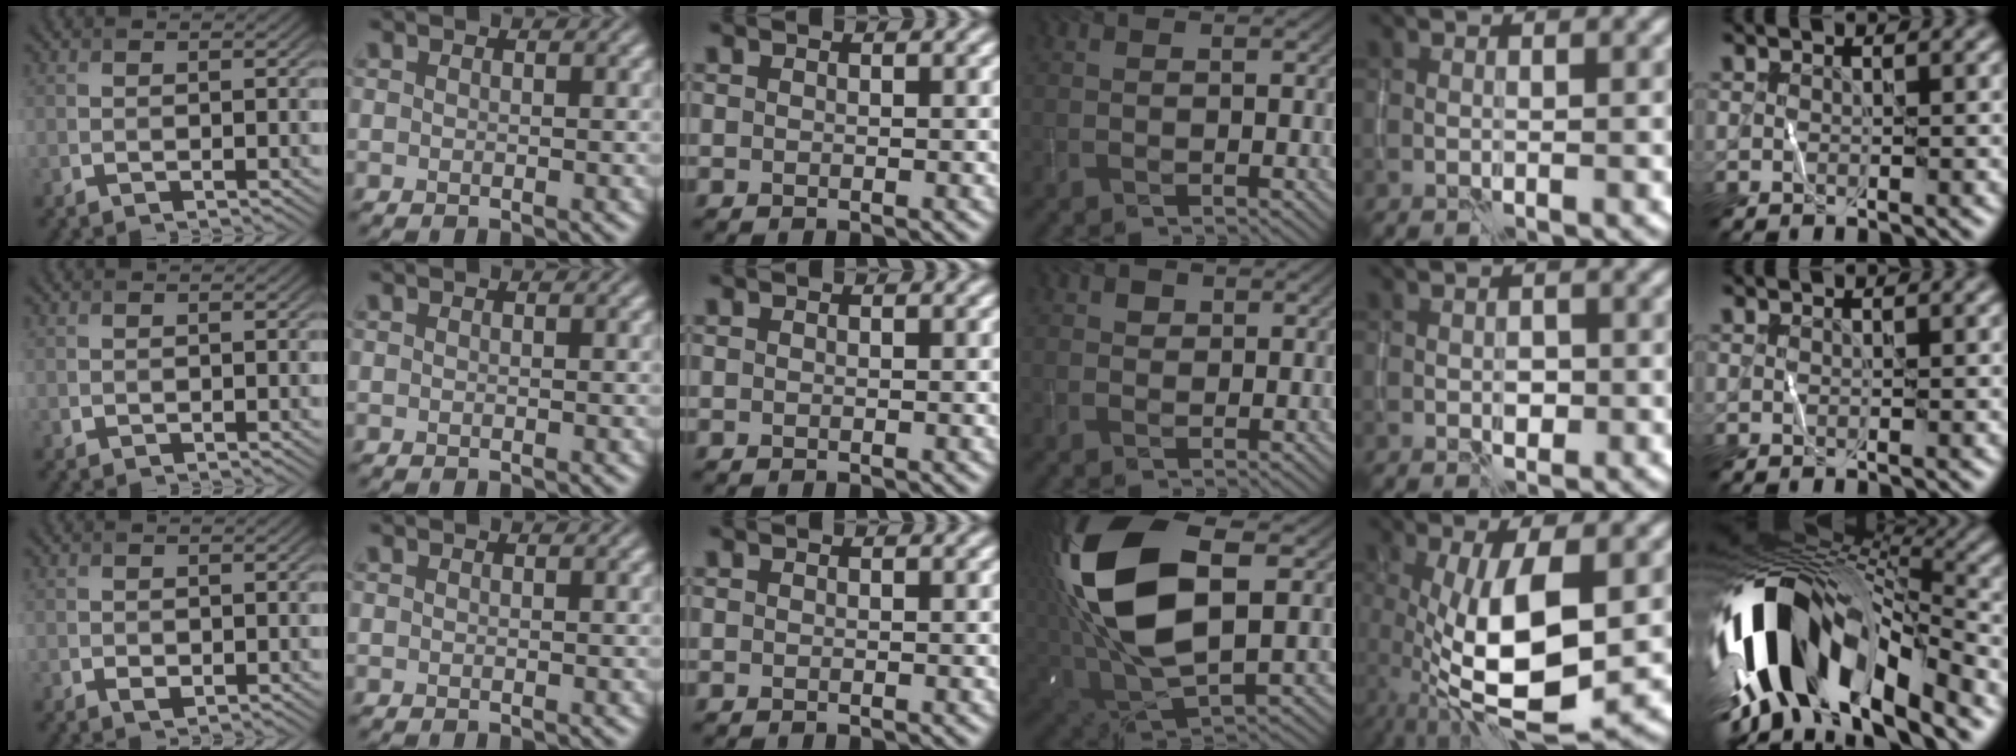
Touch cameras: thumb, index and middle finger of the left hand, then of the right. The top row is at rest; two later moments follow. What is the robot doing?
{"motion": "wipe", "object": "whiteboard"}